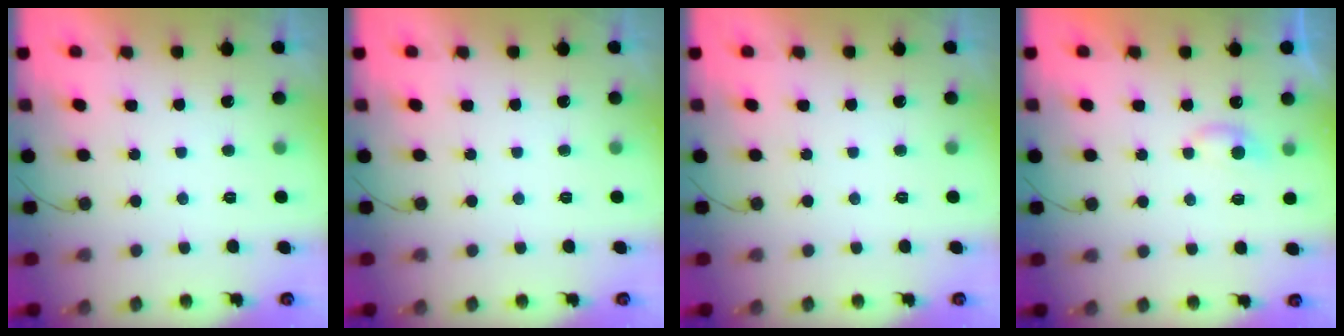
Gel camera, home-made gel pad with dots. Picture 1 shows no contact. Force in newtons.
{"total": 0.0}
{"total": 0.0}
{"total": 3.9, "press": 3.8, "slide": 0.5}